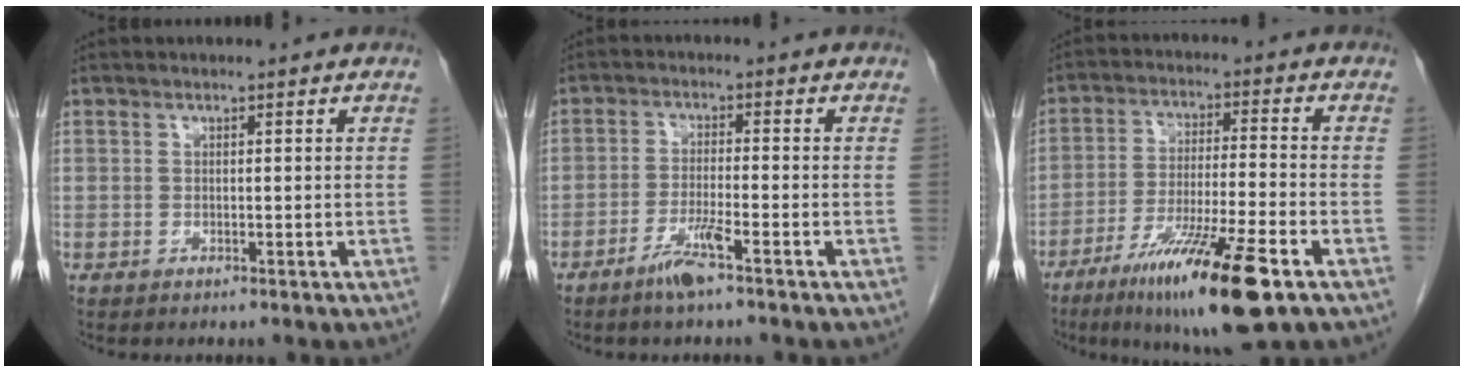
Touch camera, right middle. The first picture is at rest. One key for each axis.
{"total": 4.3, "fx": -2.9, "fy": -0.2, "fz": 3.2, "tx": -0.066, "ty": -0.007, "tz": -0.058}
{"total": 15.5, "fx": -8.8, "fy": 0.5, "fz": 12.7, "tx": -0.224, "ty": -0.043, "tz": -0.147}